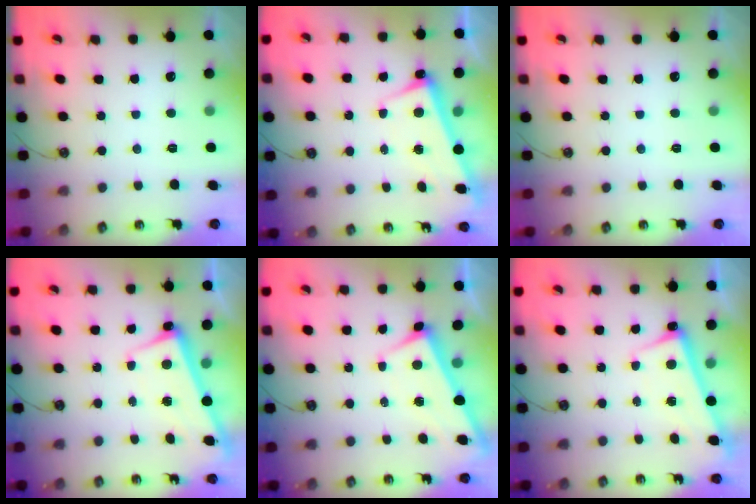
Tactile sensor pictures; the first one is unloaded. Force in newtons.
{"total": 3.4, "press": 3.2, "slide": 0.9}
{"total": 0.0}
{"total": 2.6, "press": 2.6, "slide": 0.5}
{"total": 2.9, "press": 2.9, "slide": 0.0}
{"total": 2.6, "press": 2.6, "slide": 0.6}